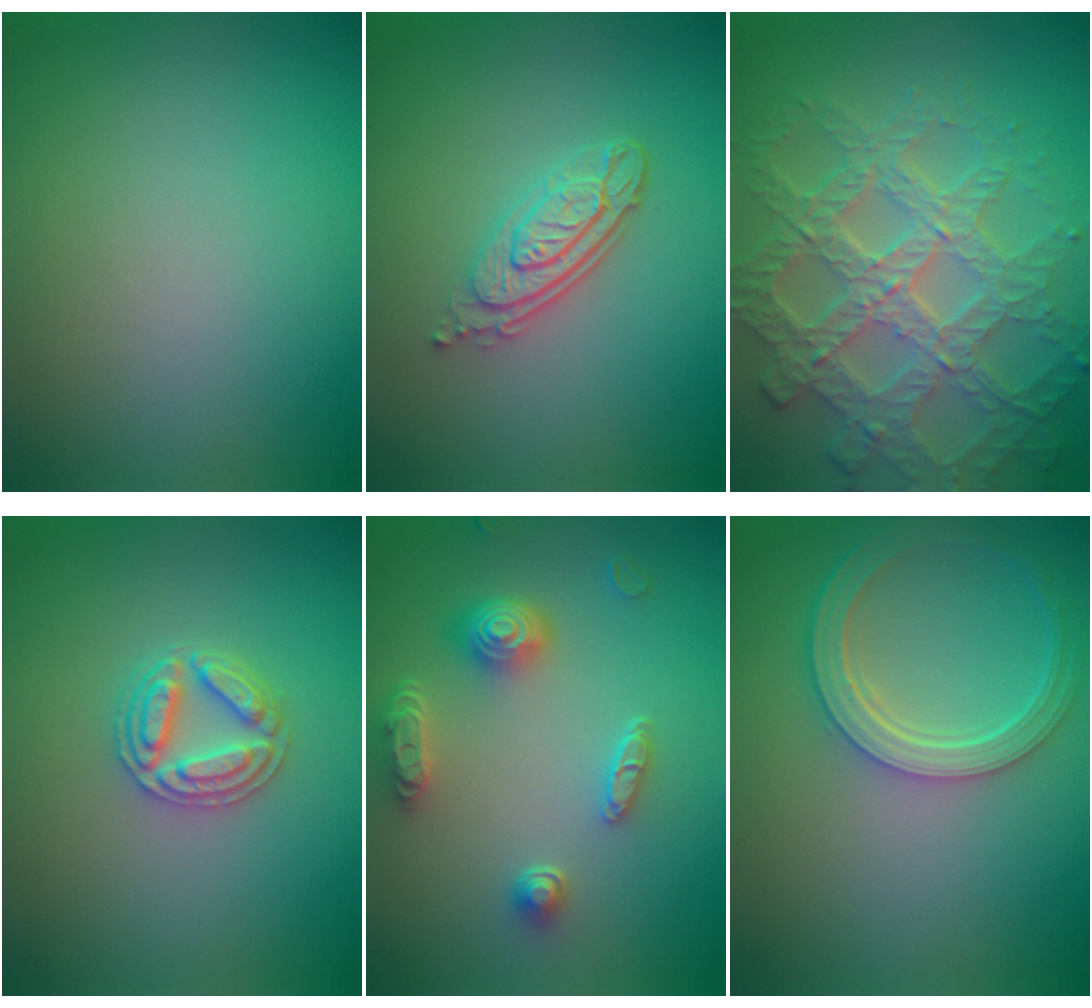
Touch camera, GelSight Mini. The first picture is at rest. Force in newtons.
{"total": 3.9, "press": 2.9, "slide": 2.6}
{"total": 6.2, "press": 5.6, "slide": 2.6}
{"total": 2.9, "press": 2.9, "slide": 0.5}
{"total": 4.8, "press": 4.0, "slide": 2.8}
{"total": 4.6, "press": 3.7, "slide": 2.8}